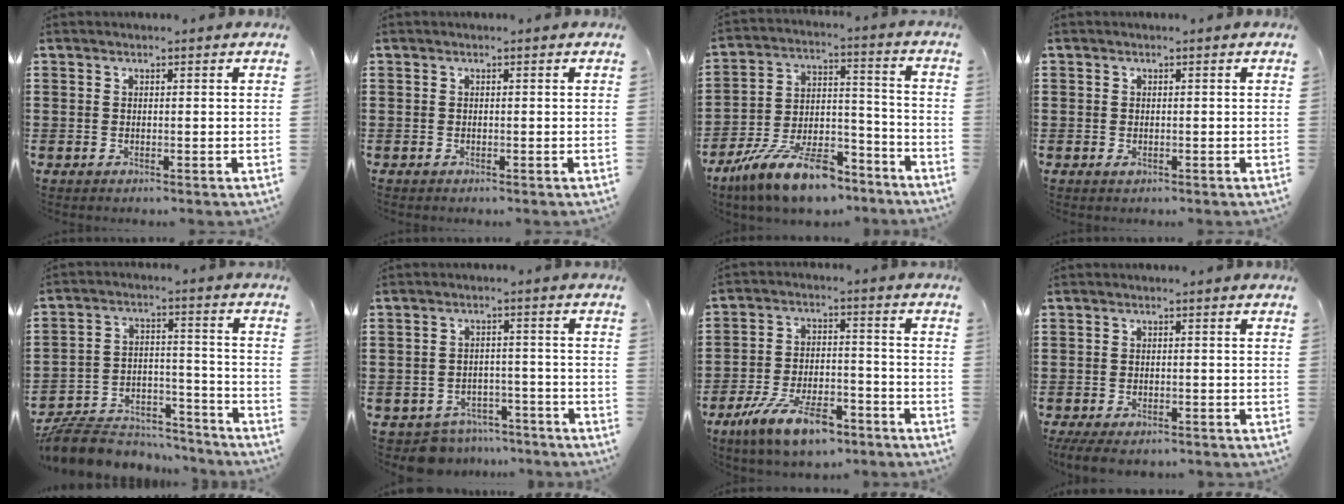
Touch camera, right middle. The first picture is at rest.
{"total": 0.0}
{"total": 13.0, "force": [-10.7, 3.2, 6.7], "torque": [-0.125, 0.039, -0.201]}
{"total": 0.7, "force": [-0.3, 0.6, 0.3], "torque": [-0.005, 0.000, -0.007]}
{"total": 8.5, "force": [-8.1, 2.1, 1.6], "torque": [-0.032, 0.024, -0.159]}
{"total": 4.7, "force": [-4.5, 1.3, 0.0], "torque": [-0.011, 0.011, -0.096]}
{"total": 10.1, "force": [-7.4, 3.0, 6.1], "torque": [-0.121, 0.016, -0.141]}
{"total": 1.9, "force": [-1.7, 0.5, 0.6], "torque": [-0.020, -0.002, -0.038]}